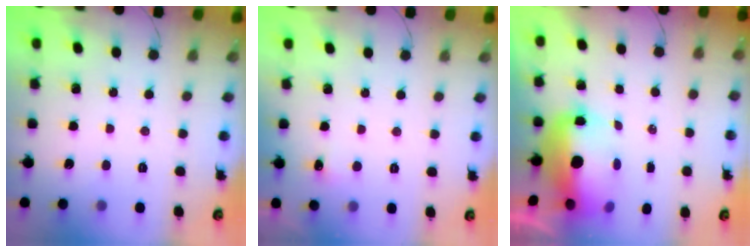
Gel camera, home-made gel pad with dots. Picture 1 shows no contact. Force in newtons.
{"total": 3.6, "press": 3.4, "slide": 1.0}
{"total": 11.8, "press": 11.5, "slide": 2.5}